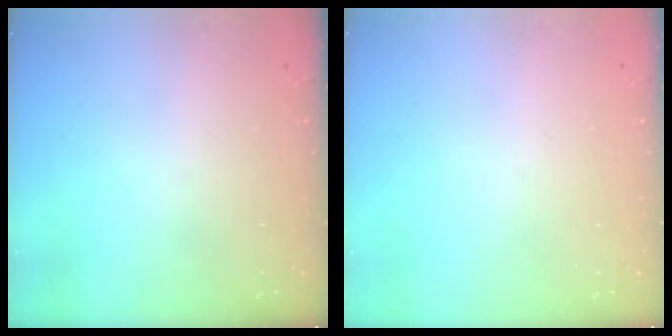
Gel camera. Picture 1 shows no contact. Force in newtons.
{"total": 0.0}